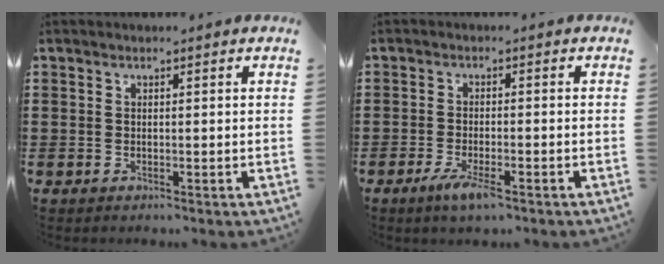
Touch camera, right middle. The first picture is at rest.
{"total": 3.9, "force": [-2.2, 0.7, 3.2], "torque": [-0.071, -0.010, -0.042]}